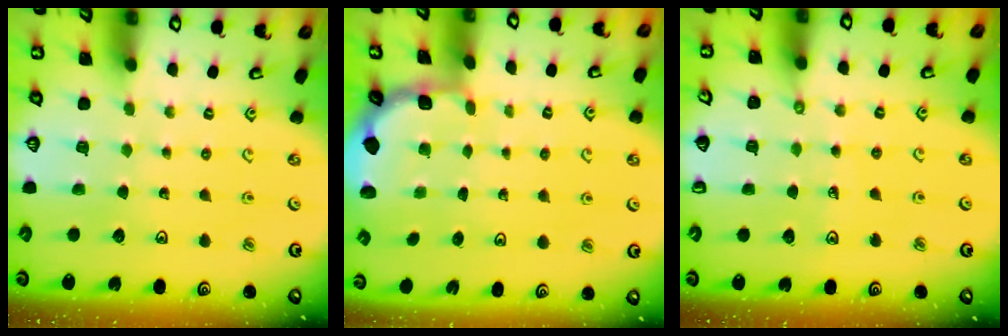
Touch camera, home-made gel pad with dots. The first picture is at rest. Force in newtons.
{"total": 1.9, "press": 1.7, "slide": 0.8}
{"total": 6.2, "press": 5.9, "slide": 1.7}